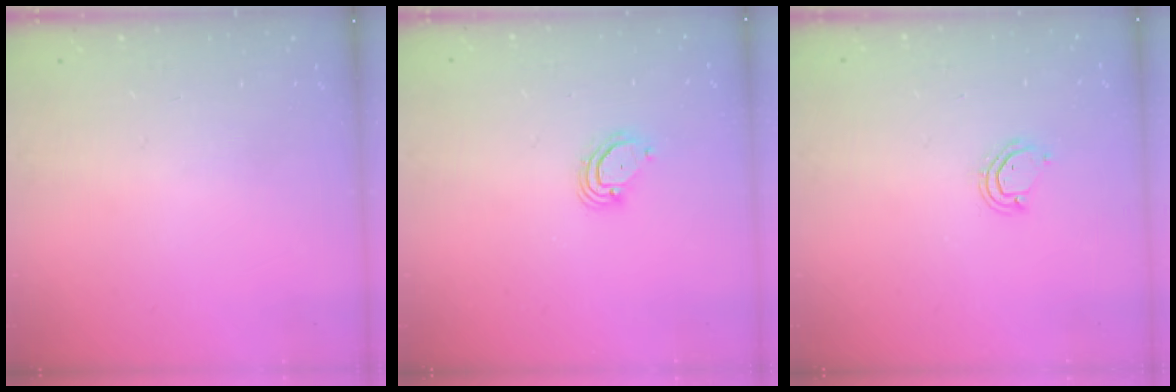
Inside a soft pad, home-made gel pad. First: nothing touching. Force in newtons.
{"total": 3.5, "press": 3.5, "slide": 0.3}
{"total": 3.4, "press": 3.4, "slide": 0.2}